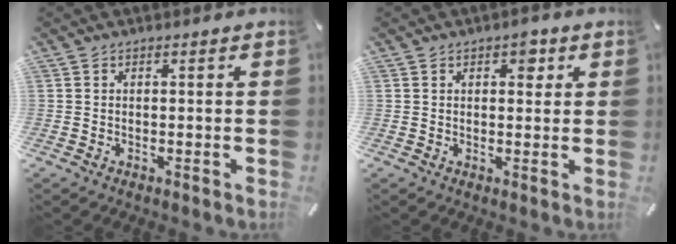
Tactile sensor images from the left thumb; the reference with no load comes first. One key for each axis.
{"total": 3.4, "fx": 1.5, "fy": 2.1, "fz": 2.2, "tx": -0.010, "ty": -0.009, "tz": 0.015}